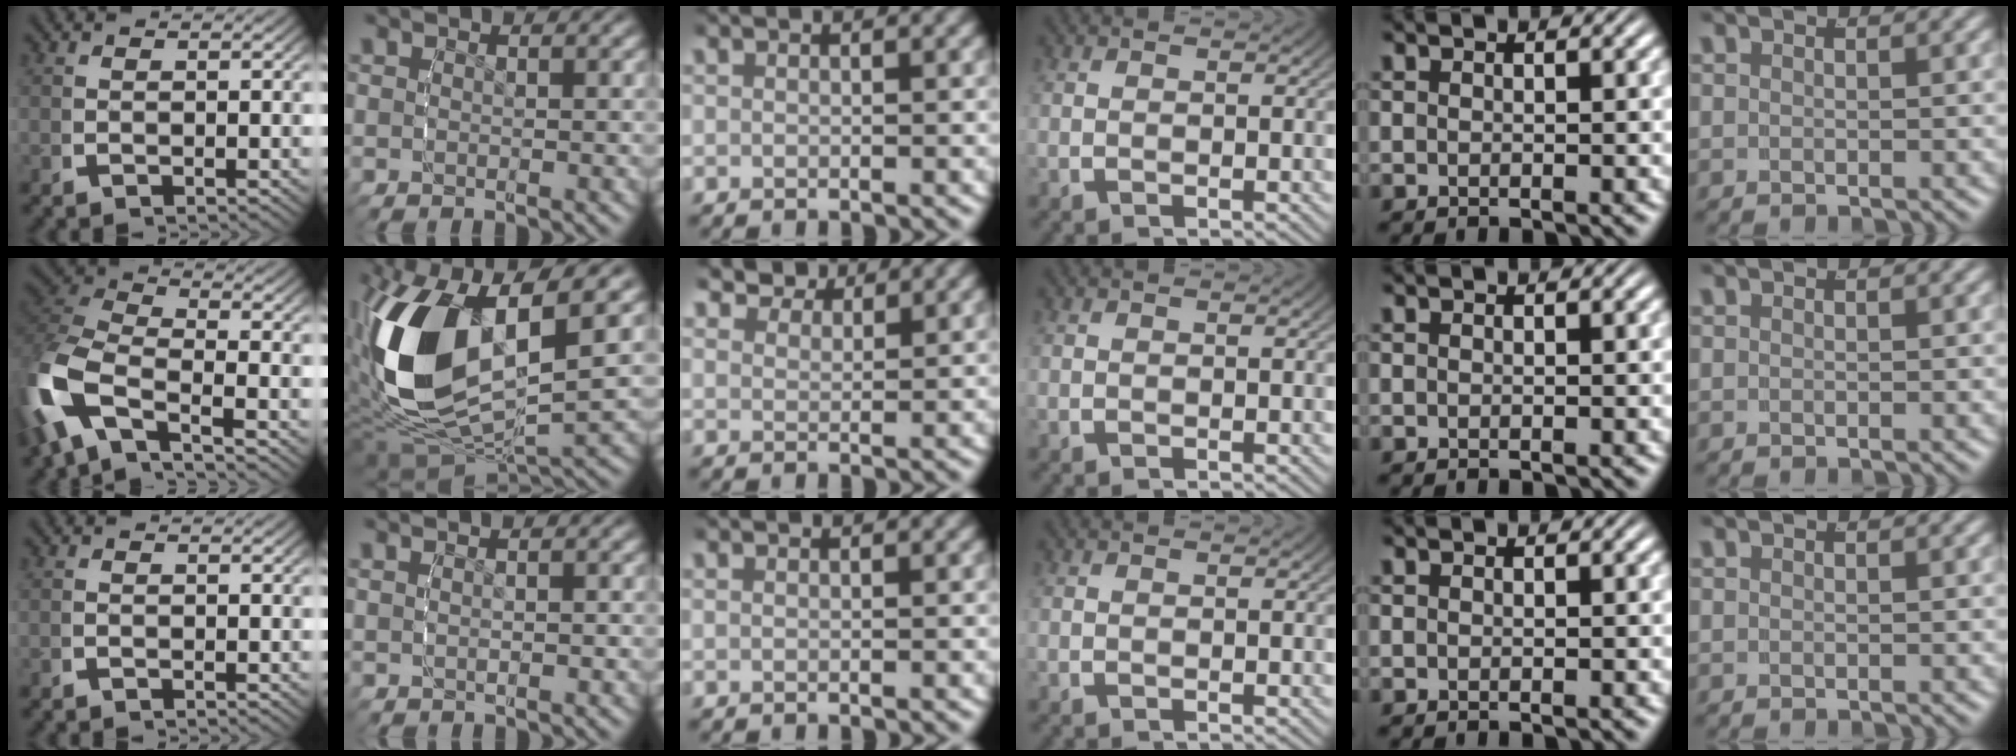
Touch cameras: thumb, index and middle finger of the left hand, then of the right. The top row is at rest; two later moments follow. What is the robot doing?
{"motion": "lift_and_place", "object": "pen"}